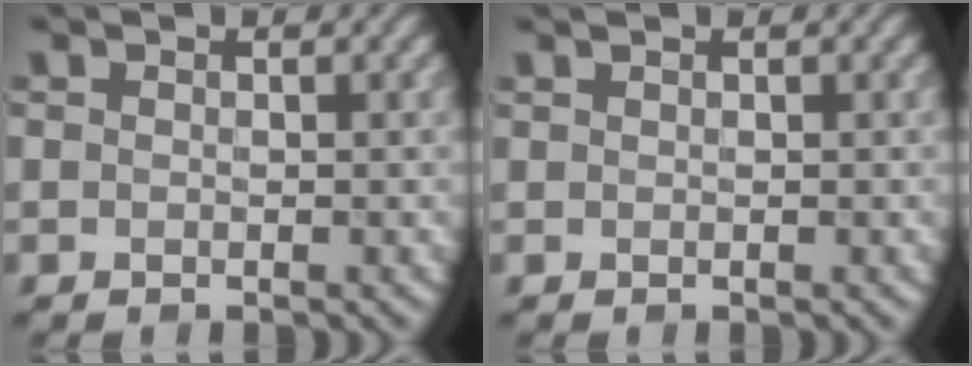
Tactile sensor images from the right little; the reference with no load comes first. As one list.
[{"total": 0.7, "force": [0.5, 0.2, 0.4], "torque": [-0.004, 0.000, 0.005]}]